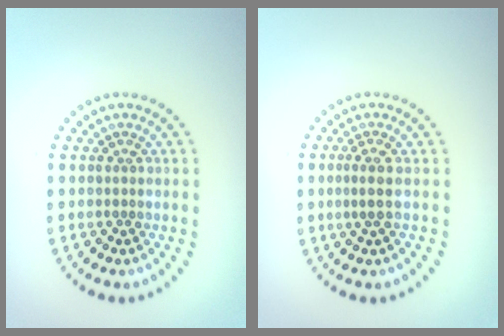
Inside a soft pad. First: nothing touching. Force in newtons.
{"total": 1.7, "press": 1.3, "slide": 1.2}